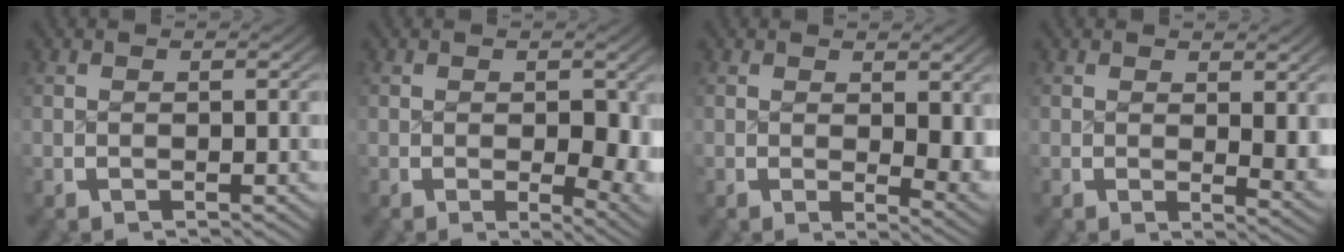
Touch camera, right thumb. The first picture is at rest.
{"total": 4.8, "force": [-0.5, 2.5, 4.1], "torque": [-0.055, -0.025, 0.002]}
{"total": 3.8, "force": [0.5, 1.9, 3.2], "torque": [-0.030, -0.015, 0.012]}
{"total": 2.9, "force": [0.8, 1.2, 2.5], "torque": [-0.020, -0.008, 0.011]}